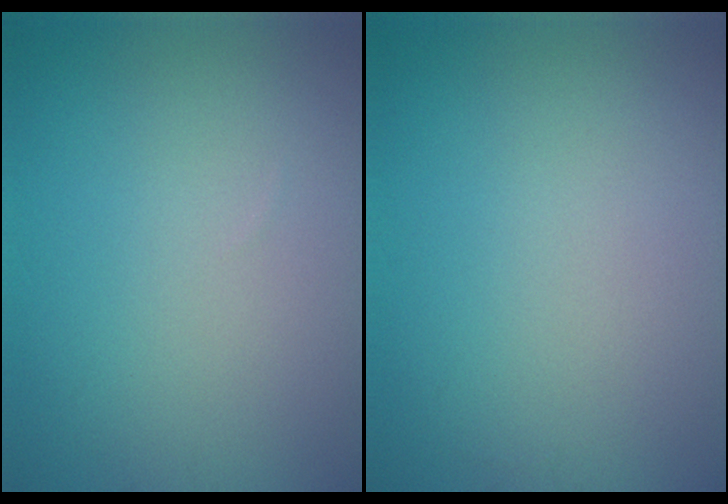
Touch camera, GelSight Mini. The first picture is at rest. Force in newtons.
{"total": 0.0}